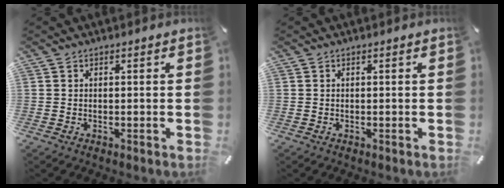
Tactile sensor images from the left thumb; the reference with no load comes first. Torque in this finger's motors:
{"motor_torque": [0.00, 0.00, -0.04, 0.05, 0.00]}